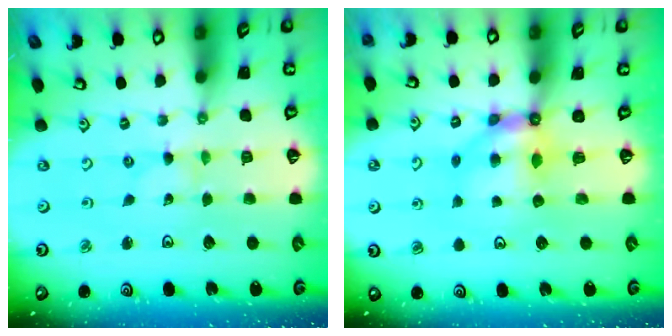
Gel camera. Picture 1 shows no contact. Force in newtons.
{"total": 6.9, "press": 6.9, "slide": 0.2}